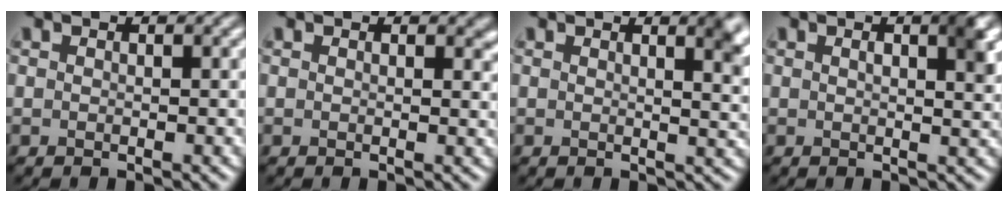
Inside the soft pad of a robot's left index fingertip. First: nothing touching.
{"total": 1.0, "force": [0.5, 0.5, 0.6], "torque": [-0.003, -0.002, 0.008]}
{"total": 3.5, "force": [1.9, 1.3, 2.7], "torque": [-0.017, 0.005, 0.023]}
{"total": 3.2, "force": [1.2, 0.9, 2.8], "torque": [-0.035, 0.005, 0.015]}